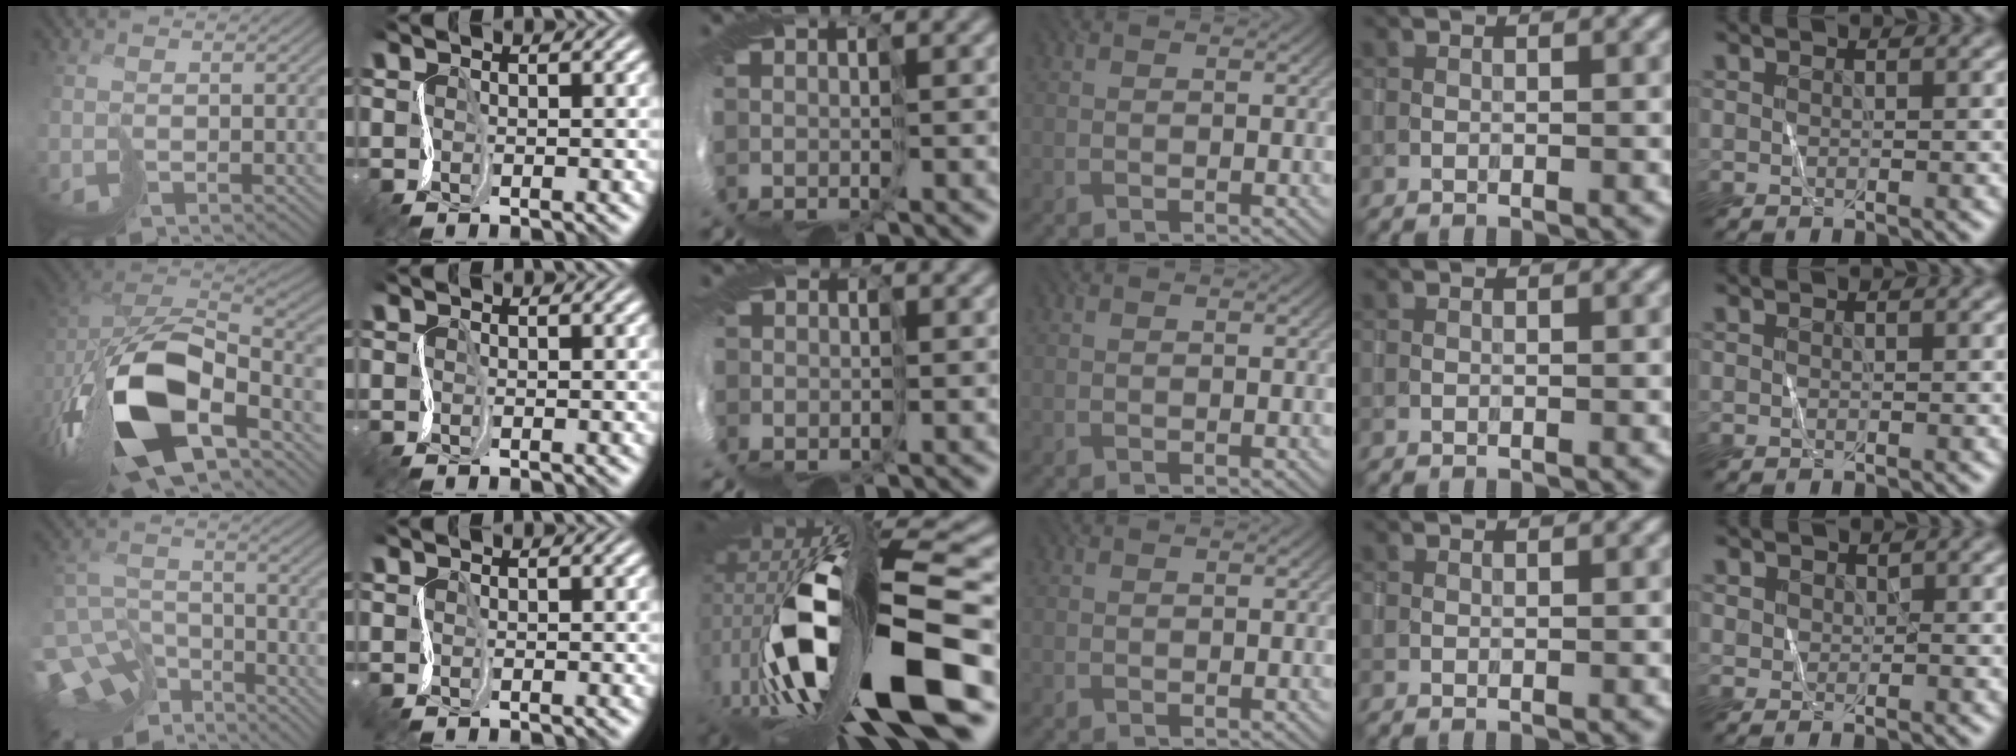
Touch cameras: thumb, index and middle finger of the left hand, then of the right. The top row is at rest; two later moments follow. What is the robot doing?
{"motion": "cut", "object": "tape"}